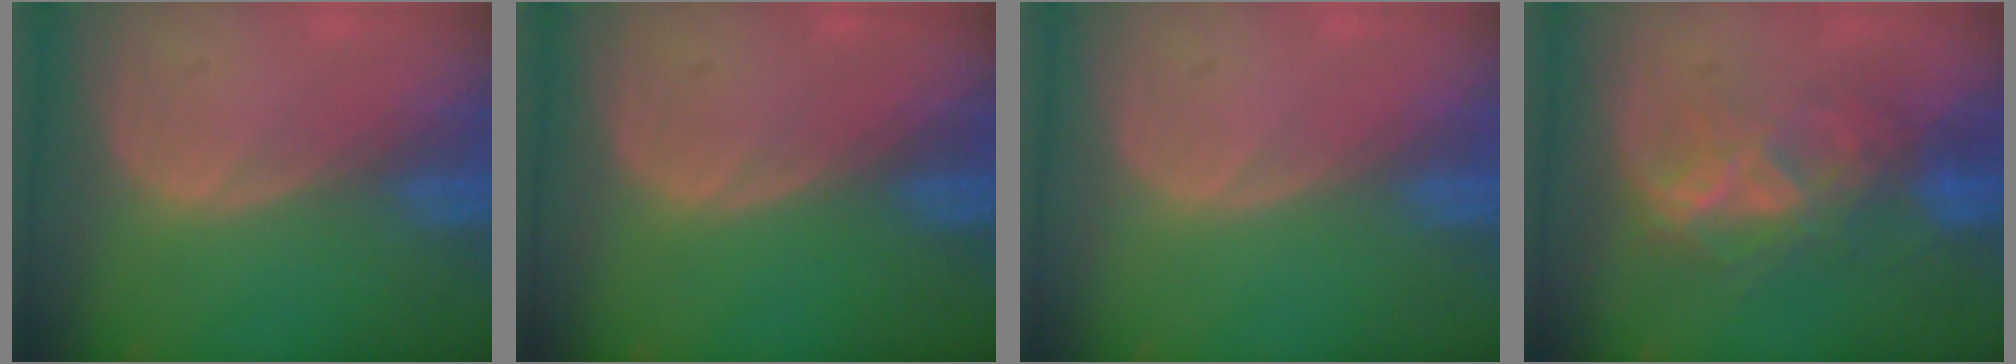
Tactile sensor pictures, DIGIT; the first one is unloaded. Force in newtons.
{"total": 0.0}
{"total": 0.0}
{"total": 6.8, "press": 6.7, "slide": 1.5}